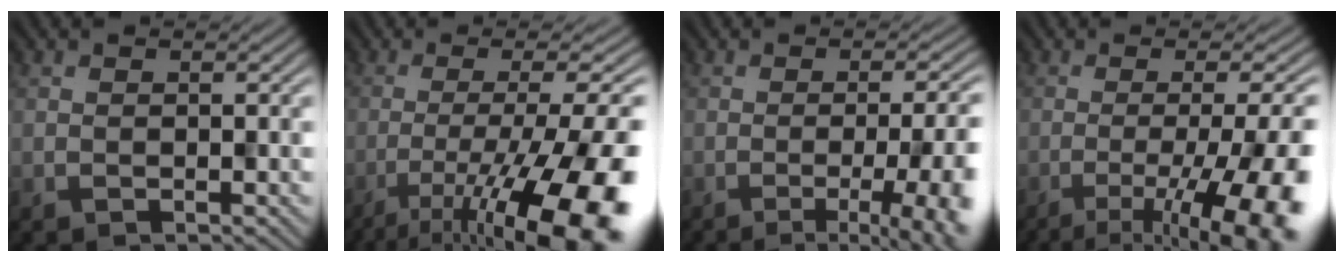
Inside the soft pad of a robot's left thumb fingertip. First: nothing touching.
{"total": 15.9, "force": [-8.1, 4.4, 13.0], "torque": [-0.170, -0.008, -0.119]}
{"total": 10.5, "force": [-3.3, 3.6, 9.3], "torque": [-0.080, 0.001, -0.042]}
{"total": 13.4, "force": [-5.4, 3.7, 11.7], "torque": [-0.145, -0.011, -0.069]}